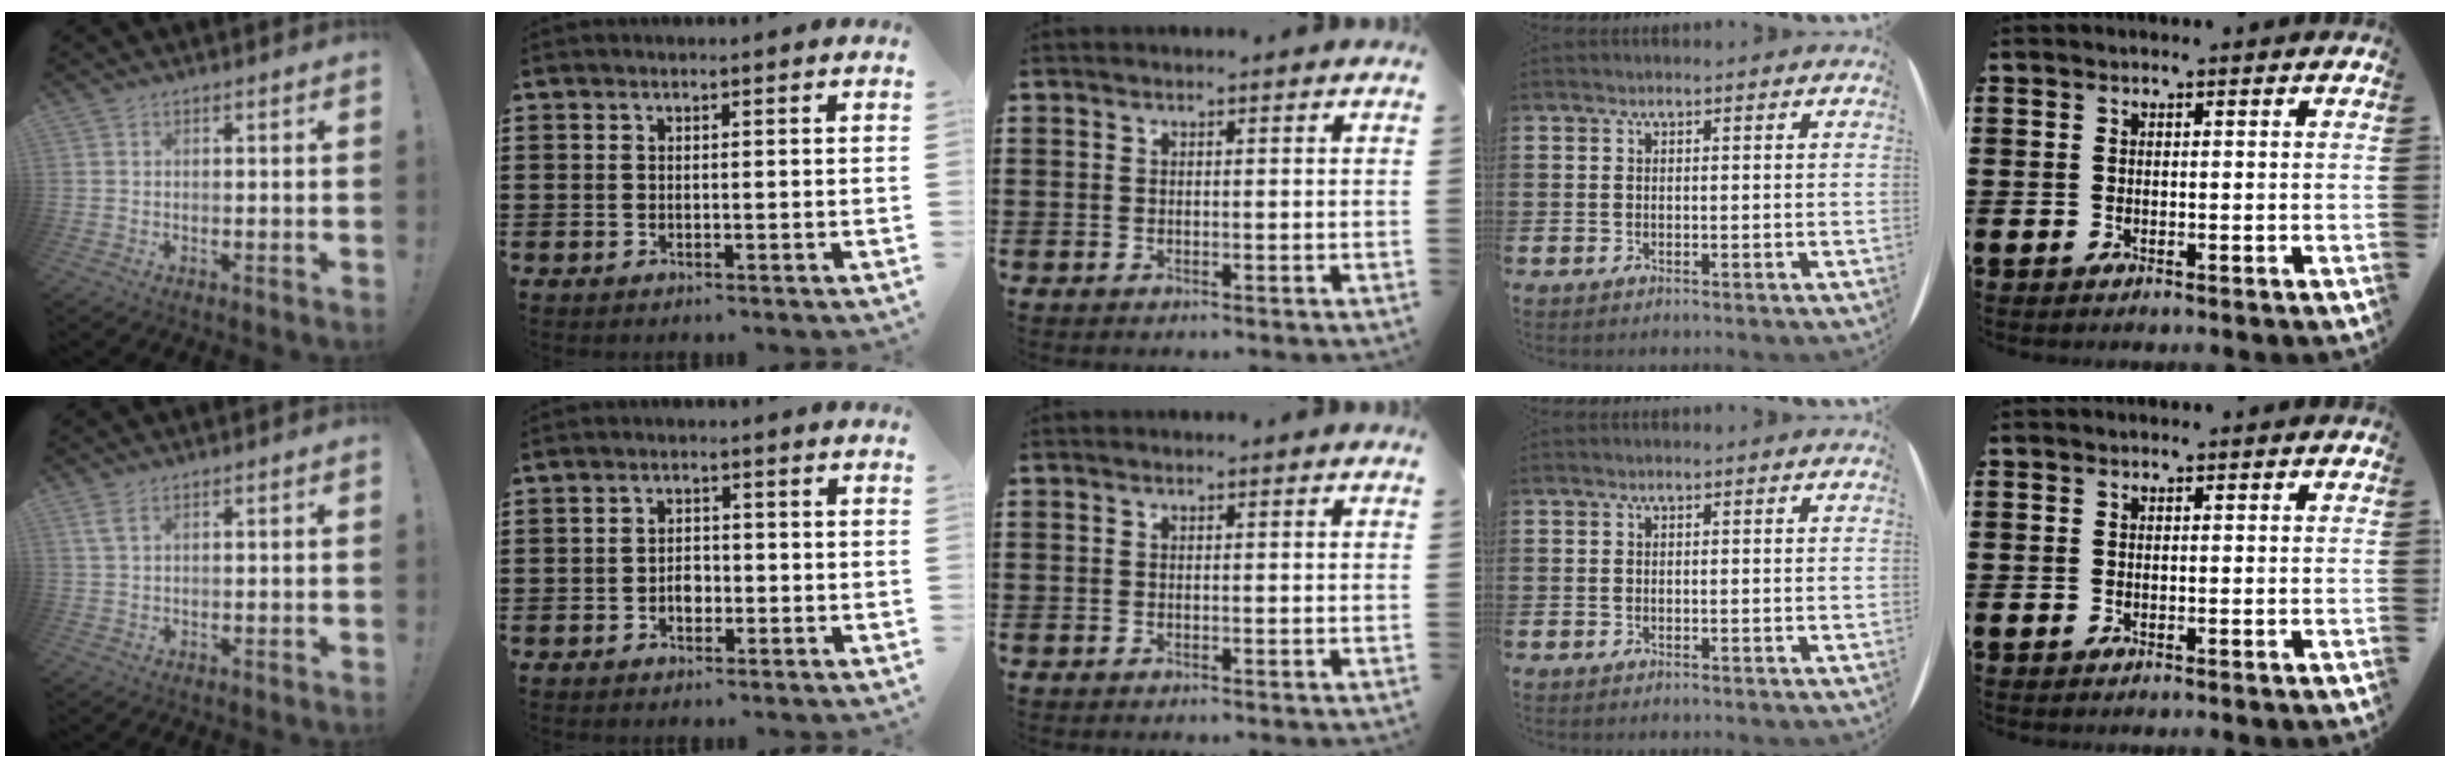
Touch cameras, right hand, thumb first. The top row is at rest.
{"thumb": {"total": 3.0, "force": [1.5, 1.2, 2.3], "torque": [-0.043, -0.001, 0.028]}, "index": {"total": 2.1, "force": [-0.8, 1.4, 1.3], "torque": [-0.027, 0.001, -0.015]}}